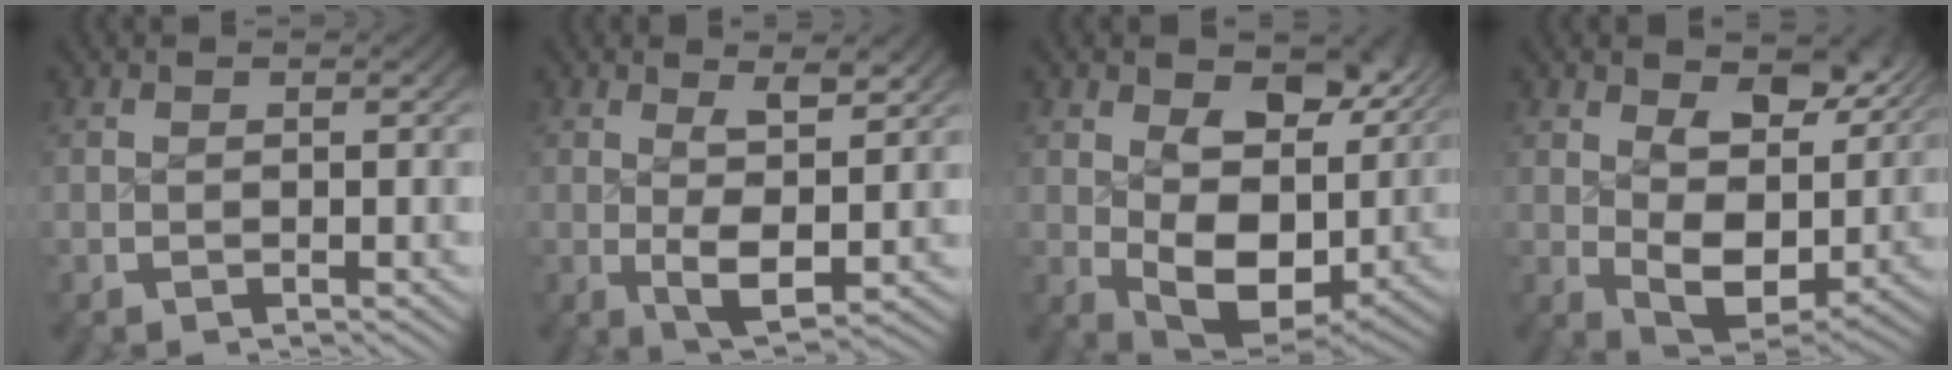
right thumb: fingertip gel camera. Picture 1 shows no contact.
{"total": 4.6, "force": [0.3, 2.2, 4.1], "torque": [-0.074, -0.018, 0.012]}
{"total": 10.1, "force": [0.4, 6.4, 7.8], "torque": [-0.142, -0.051, 0.029]}
{"total": 7.6, "force": [1.2, 4.6, 5.9], "torque": [-0.109, -0.039, 0.035]}